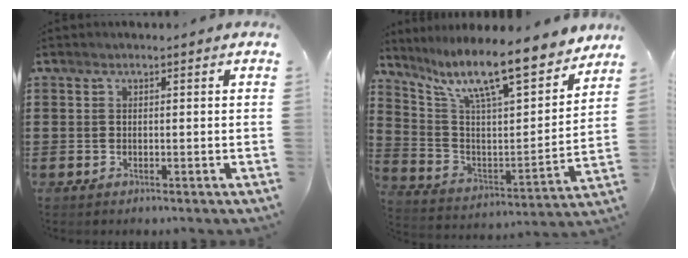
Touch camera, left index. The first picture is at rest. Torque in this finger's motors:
{"motor_torque": [2.14, 0.00, 0.87, 0.21]}